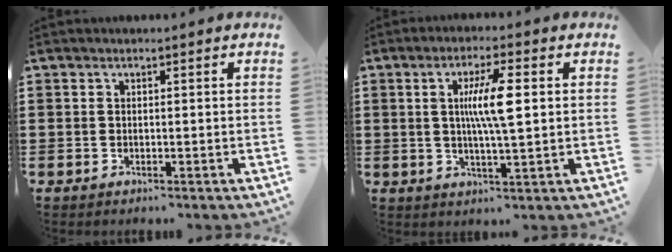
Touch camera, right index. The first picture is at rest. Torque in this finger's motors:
{"motor_torque": [0.95, 0.14, 0.36, 0.20]}